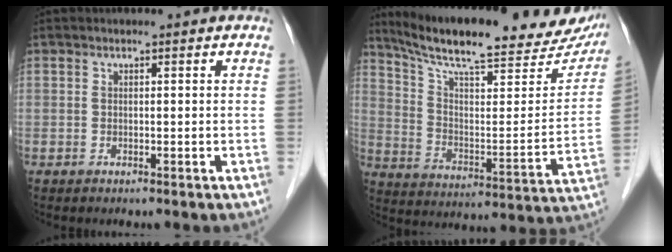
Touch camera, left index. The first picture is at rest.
{"total": 25.3, "force": [21.7, 4.2, 12.4], "torque": [-0.194, -0.040, 0.301]}